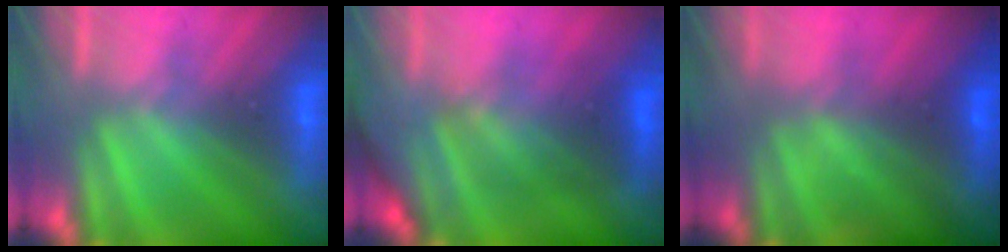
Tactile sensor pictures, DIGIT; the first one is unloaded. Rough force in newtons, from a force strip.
{"total": 2.6}
{"total": 6.9}